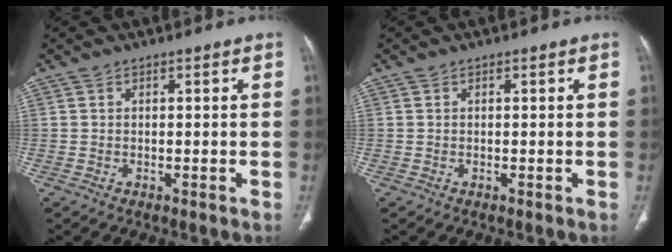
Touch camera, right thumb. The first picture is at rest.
{"total": 0.0}